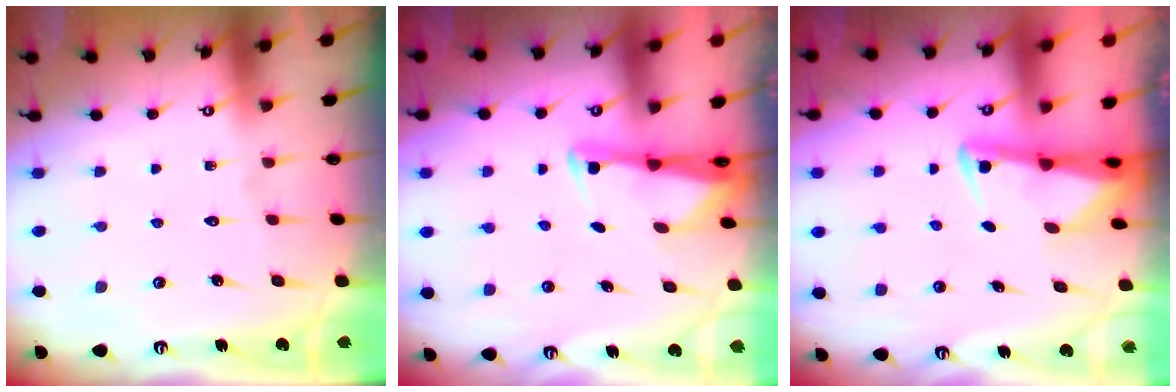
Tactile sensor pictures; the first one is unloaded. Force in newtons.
{"total": 2.6, "press": 2.6, "slide": 0.5}
{"total": 2.5, "press": 2.4, "slide": 0.6}